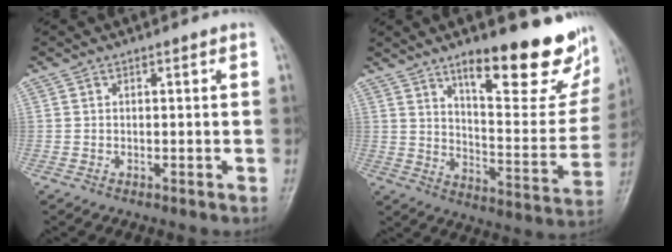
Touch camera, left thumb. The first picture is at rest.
{"total": 23.1, "force": [14.8, 7.0, 16.3], "torque": [-0.178, -0.084, 0.218]}